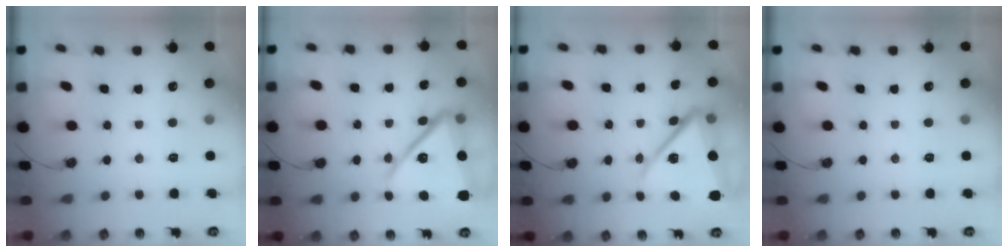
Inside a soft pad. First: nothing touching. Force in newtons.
{"total": 17.4, "press": 16.9, "slide": 4.2}
{"total": 15.3, "press": 15.3, "slide": 1.5}
{"total": 0.0}